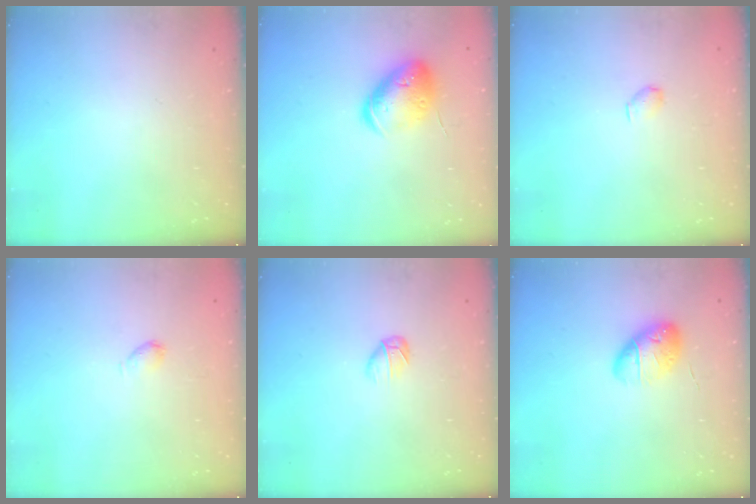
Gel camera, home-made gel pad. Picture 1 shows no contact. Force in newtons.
{"total": 14.8, "press": 14.7, "slide": 2.0}
{"total": 2.9, "press": 2.9, "slide": 0.5}
{"total": 2.8, "press": 2.8, "slide": 0.5}
{"total": 2.8, "press": 2.7, "slide": 0.9}
{"total": 11.3, "press": 11.0, "slide": 2.7}